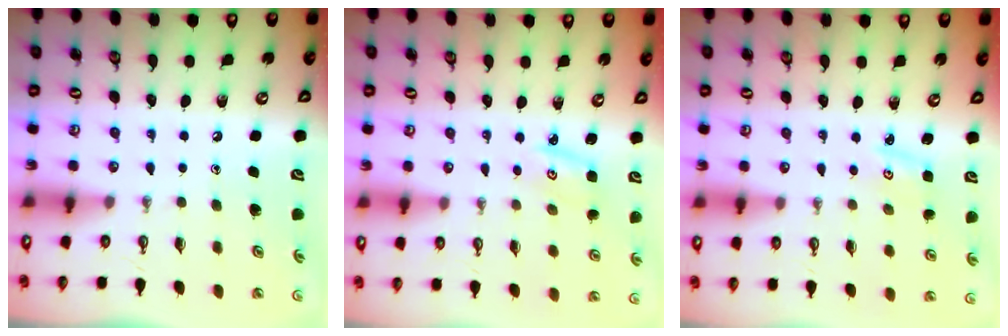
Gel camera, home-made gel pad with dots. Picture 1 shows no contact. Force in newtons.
{"total": 3.4, "press": 3.4, "slide": 0.4}
{"total": 2.3, "press": 2.2, "slide": 0.4}